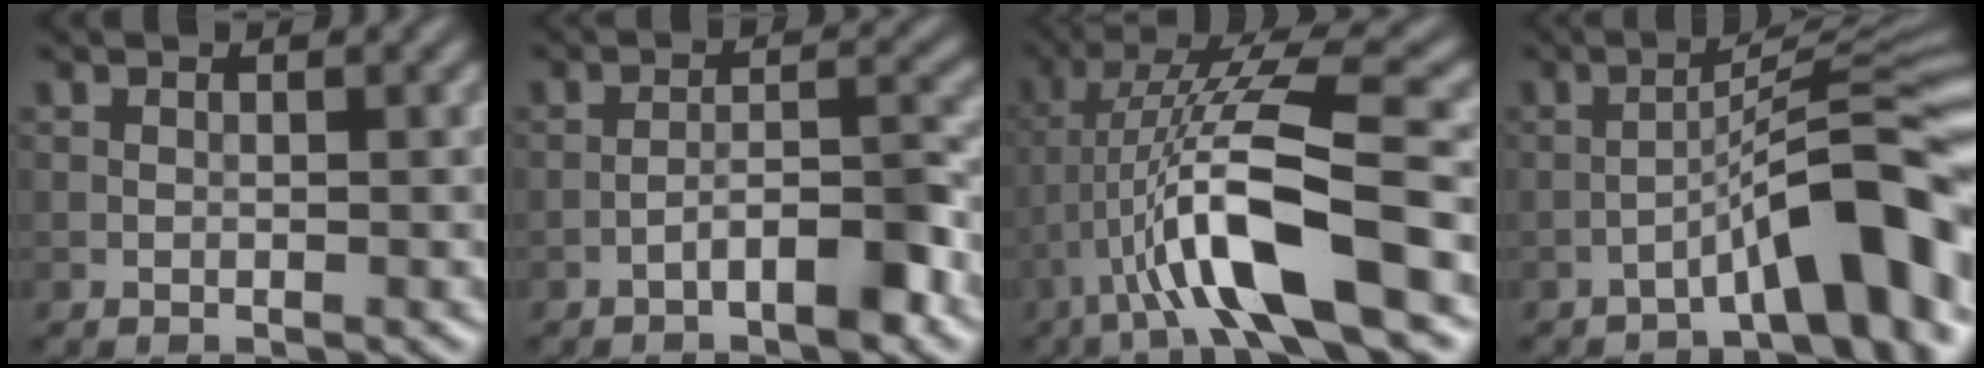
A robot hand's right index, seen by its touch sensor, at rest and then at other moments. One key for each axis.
{"total": 4.2, "fx": -2.6, "fy": 1.0, "fz": 3.2, "tx": -0.050, "ty": 0.017, "tz": -0.047}
{"total": 10.3, "fx": -3.2, "fy": 1.8, "fz": 9.6, "tx": -0.173, "ty": 0.022, "tz": -0.060}
{"total": 8.4, "fx": -4.5, "fy": 1.3, "fz": 7.0, "tx": -0.098, "ty": 0.032, "tz": -0.072}